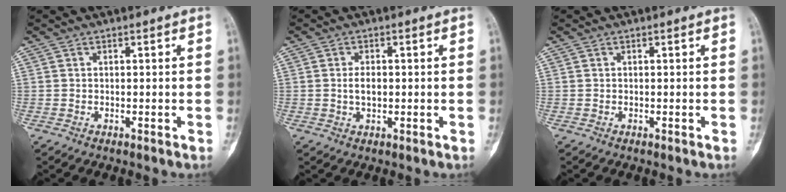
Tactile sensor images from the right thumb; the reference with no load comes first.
{"total": 2.6, "force": [0.0, 1.5, 2.2], "torque": [-0.035, 0.001, -0.001]}
{"total": 0.0}